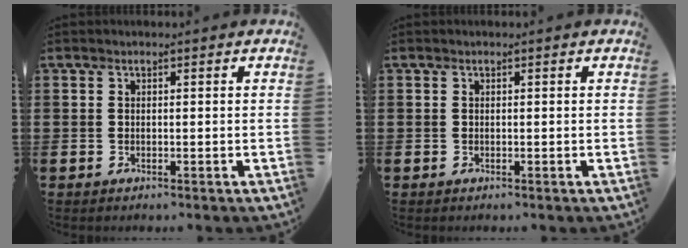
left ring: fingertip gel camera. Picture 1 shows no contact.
{"total": 0.0}